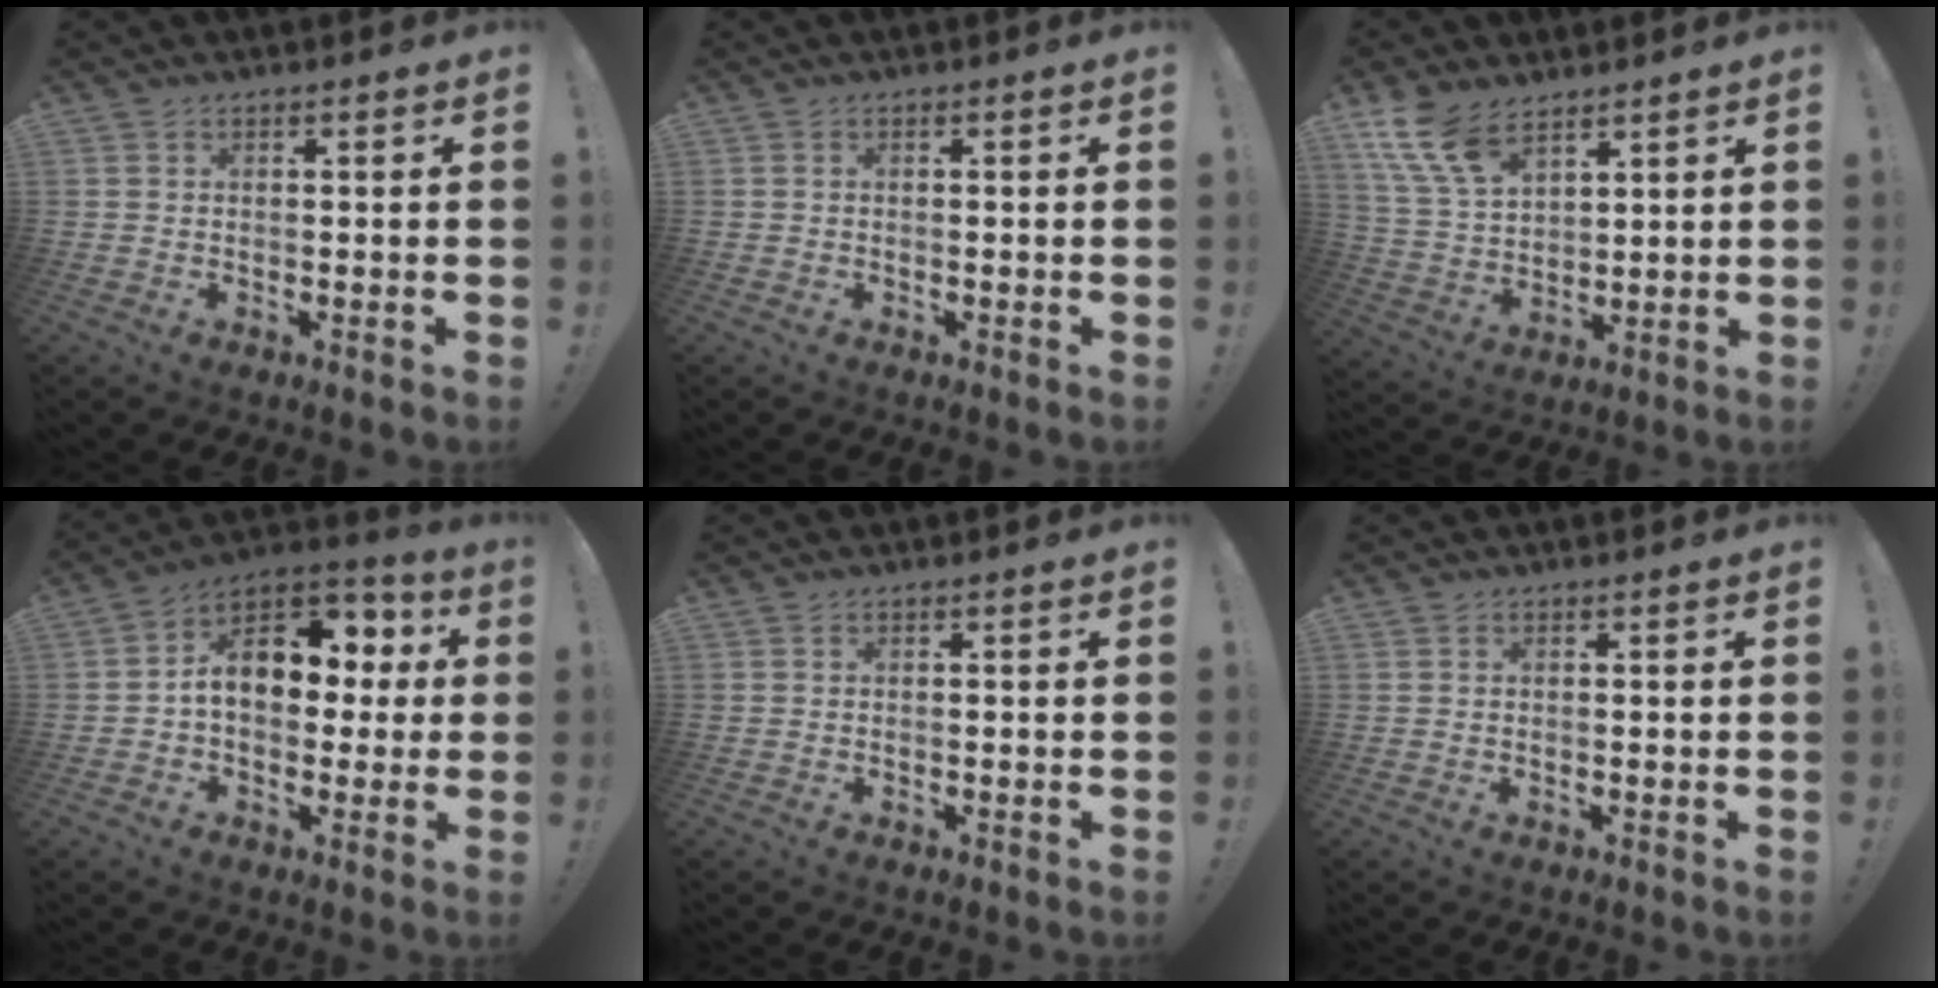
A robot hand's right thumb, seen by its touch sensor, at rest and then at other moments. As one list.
[{"total": 0.0}, {"total": 12.1, "force": [8.3, 6.0, 6.3], "torque": [-0.126, -0.035, 0.163]}, {"total": 14.0, "force": [2.0, 10.1, 9.5], "torque": [-0.127, 0.004, 0.042]}, {"total": 0.0}, {"total": 0.0}]